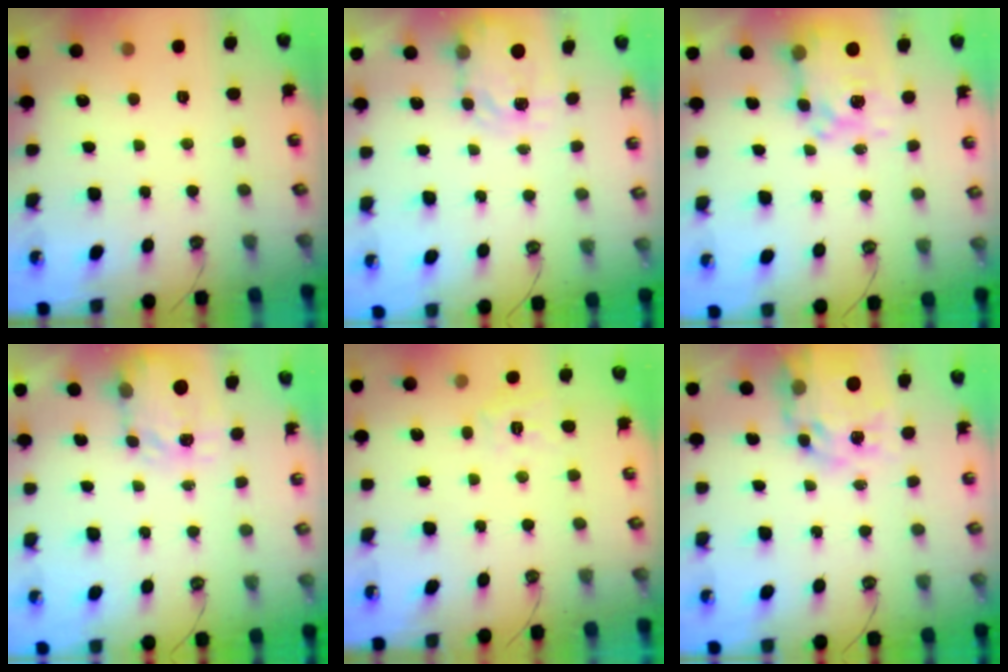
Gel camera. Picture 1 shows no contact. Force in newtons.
{"total": 4.5, "press": 4.5, "slide": 0.3}
{"total": 8.6, "press": 8.6, "slide": 0.7}
{"total": 3.8, "press": 3.8, "slide": 0.5}
{"total": 6.0, "press": 5.9, "slide": 0.4}
{"total": 14.5, "press": 14.4, "slide": 1.4}